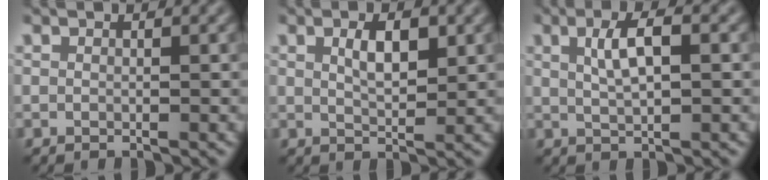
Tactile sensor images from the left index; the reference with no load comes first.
{"total": 2.4, "force": [0.5, 0.9, 2.2], "torque": [-0.038, 0.004, 0.016]}
{"total": 3.2, "force": [0.4, 0.8, 3.0], "torque": [-0.053, 0.010, 0.015]}